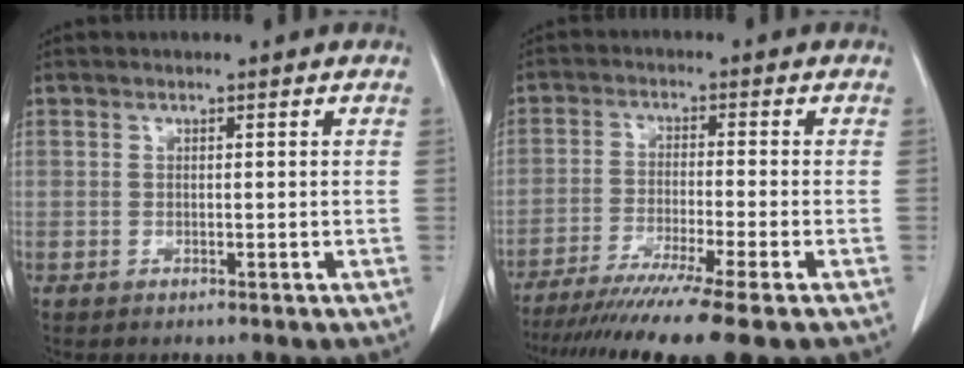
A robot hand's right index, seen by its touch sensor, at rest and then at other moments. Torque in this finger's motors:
{"motor_torque": [1.68, -0.46, 0.78, 0.18]}